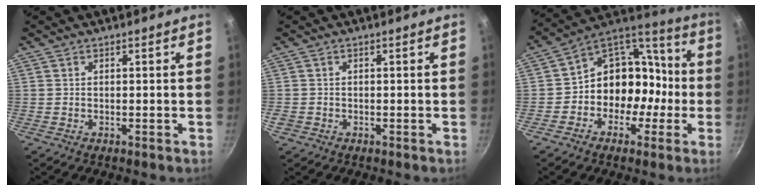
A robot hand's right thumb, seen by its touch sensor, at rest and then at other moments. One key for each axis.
{"total": 1.2, "fx": -0.5, "fy": 1.0, "fz": 0.3, "tx": -0.007, "ty": 0.001, "tz": -0.006}
{"total": 14.3, "fx": -3.2, "fy": 12.0, "fz": 7.1, "tx": -0.042, "ty": 0.077, "tz": -0.059}